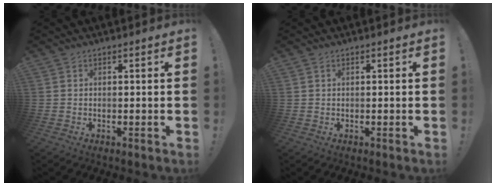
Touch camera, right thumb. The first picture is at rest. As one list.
[{"total": 0.0}]